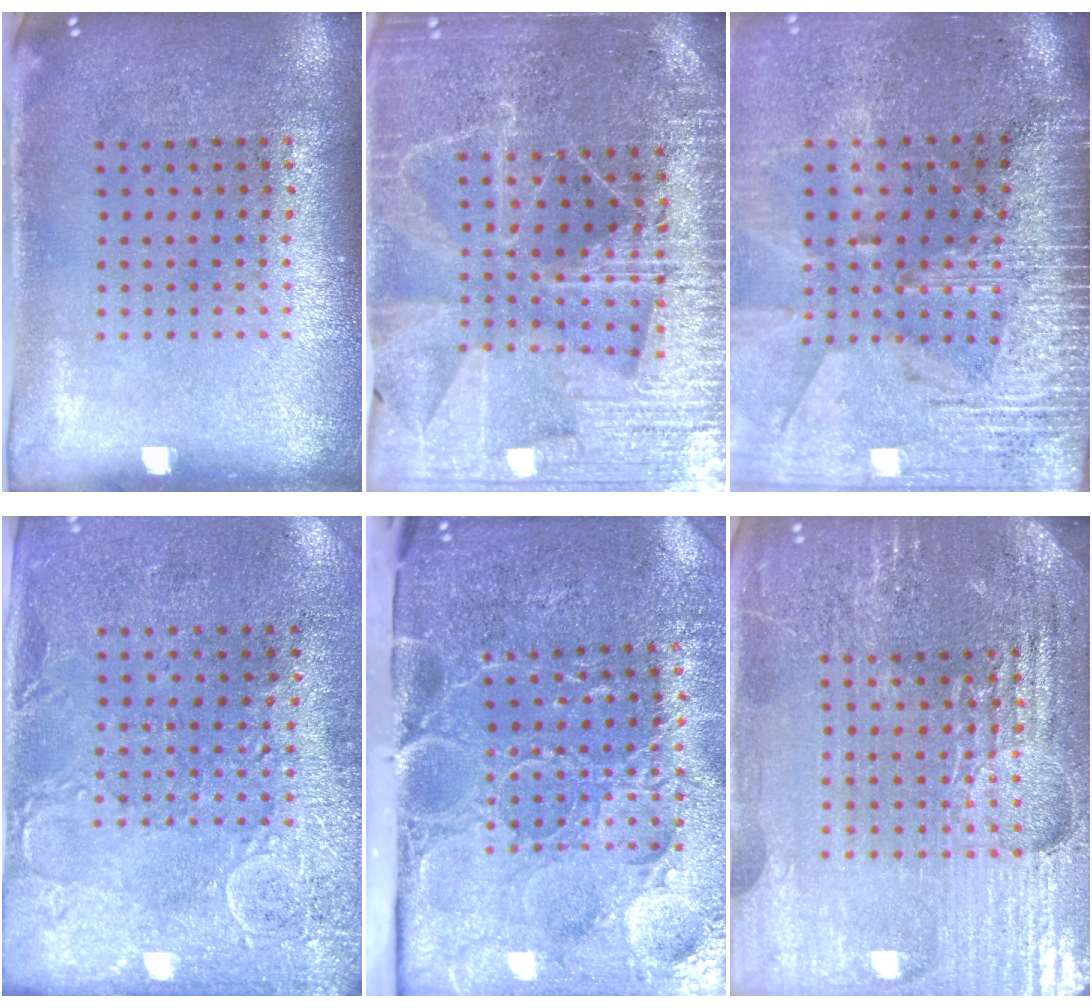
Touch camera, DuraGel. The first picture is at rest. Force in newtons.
{"total": 4.8, "press": 4.4, "slide": 2.0}
{"total": 3.9, "press": 3.4, "slide": 1.8}
{"total": 2.9, "press": 2.4, "slide": 1.6}
{"total": 5.2, "press": 4.2, "slide": 3.1}
{"total": 5.3, "press": 4.8, "slide": 2.2}